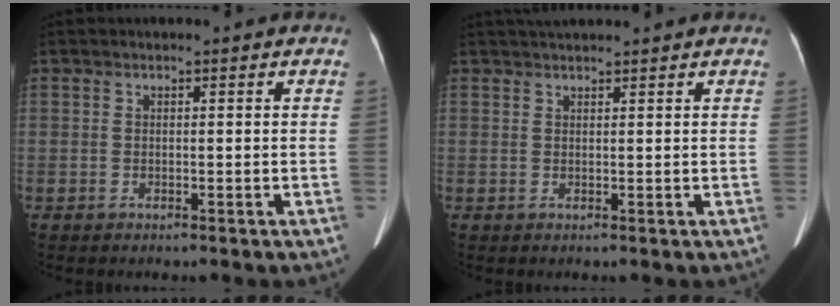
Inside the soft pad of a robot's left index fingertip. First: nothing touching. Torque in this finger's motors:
{"motor_torque": [0.02, -0.19, 0.01, 0.06]}